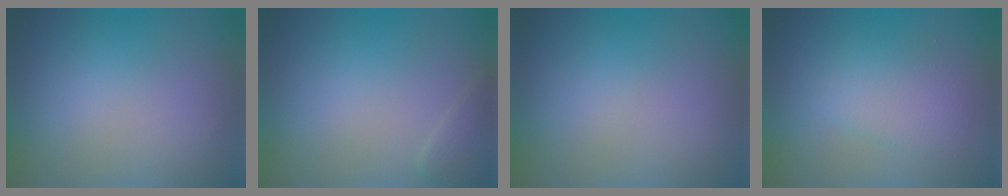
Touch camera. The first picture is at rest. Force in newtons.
{"total": 1.4, "press": 1.4, "slide": 0.1}
{"total": 0.0}
{"total": 2.7, "press": 2.7, "slide": 0.1}